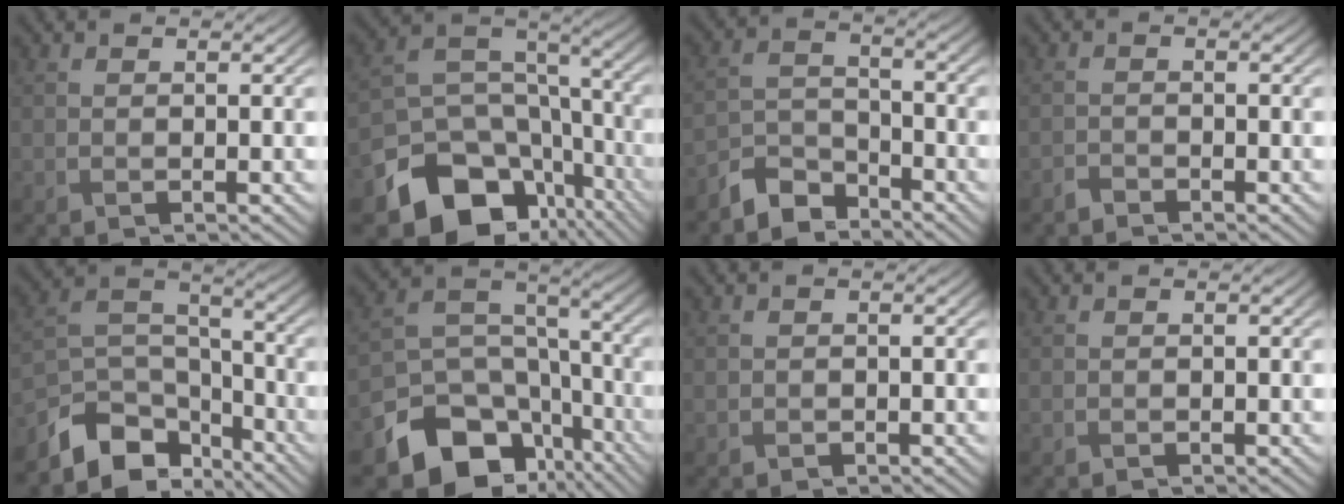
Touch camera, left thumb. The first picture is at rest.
{"total": 15.0, "force": [-8.7, 10.3, 6.5], "torque": [-0.161, -0.044, -0.131]}
{"total": 5.8, "force": [-5.0, 2.4, 1.6], "torque": [-0.035, -0.002, -0.113]}
{"total": 1.2, "force": [-1.1, 0.4, 0.3], "torque": [-0.006, 0.000, -0.025]}
{"total": 10.0, "force": [-7.4, 5.0, 4.5], "torque": [-0.089, -0.017, -0.141]}
{"total": 13.6, "force": [-8.3, 9.0, 5.9], "torque": [-0.135, -0.028, -0.137]}
{"total": 0.8, "force": [-0.3, 0.8, 0.1], "torque": [0.001, -0.005, -0.007]}
{"total": 0.0}